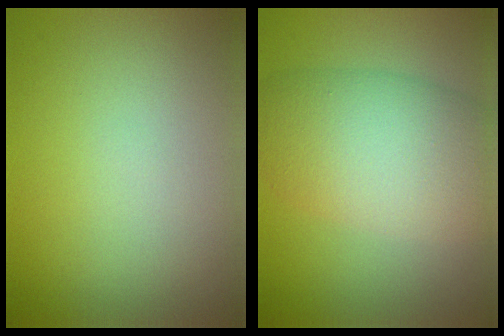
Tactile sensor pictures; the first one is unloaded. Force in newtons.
{"total": 8.9, "press": 8.9, "slide": 0.4}